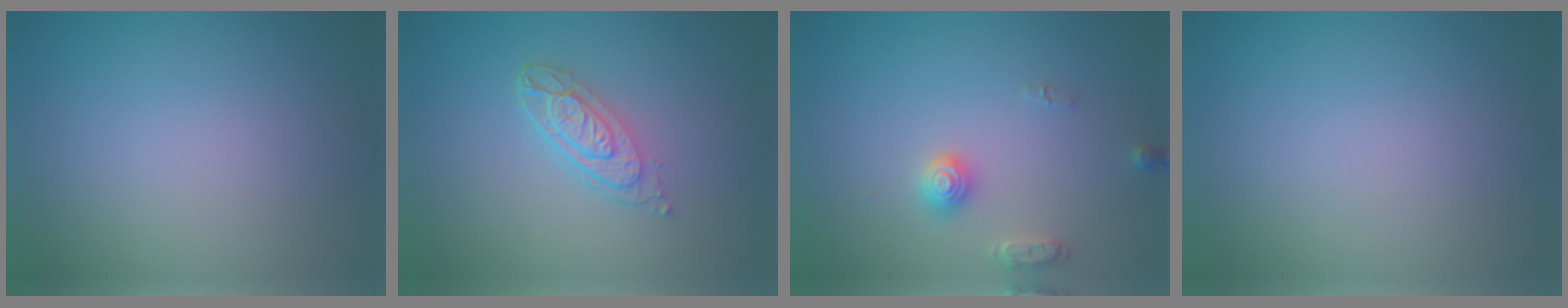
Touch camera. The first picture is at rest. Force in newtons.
{"total": 3.9, "press": 2.8, "slide": 2.6}
{"total": 2.2, "press": 2.2, "slide": 0.1}
{"total": 0.0}